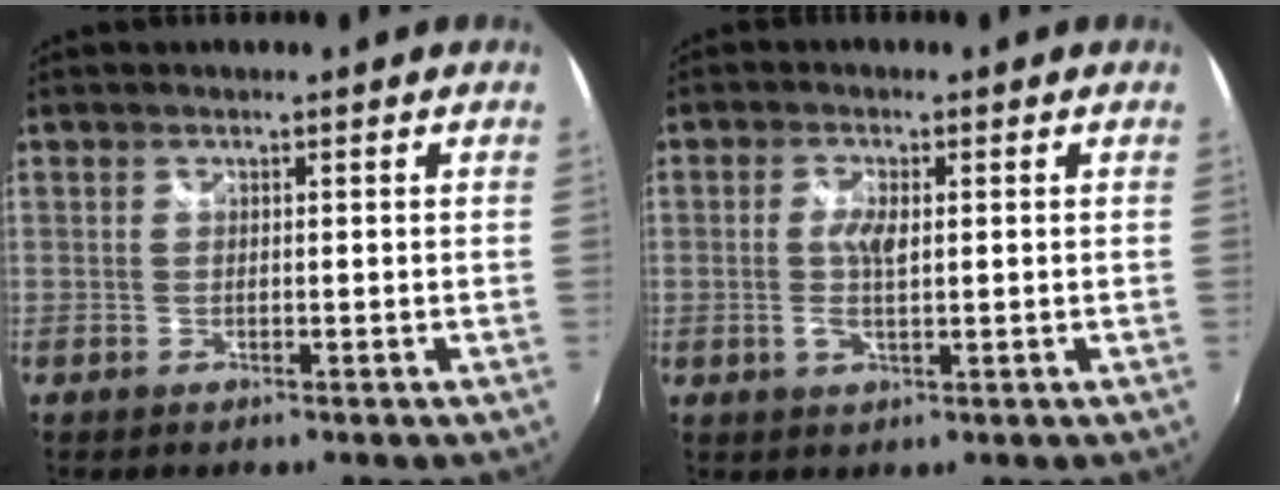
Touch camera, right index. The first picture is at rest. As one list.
[{"total": 3.9, "force": [0.1, 1.5, 3.6], "torque": [-0.069, -0.003, -0.001]}]